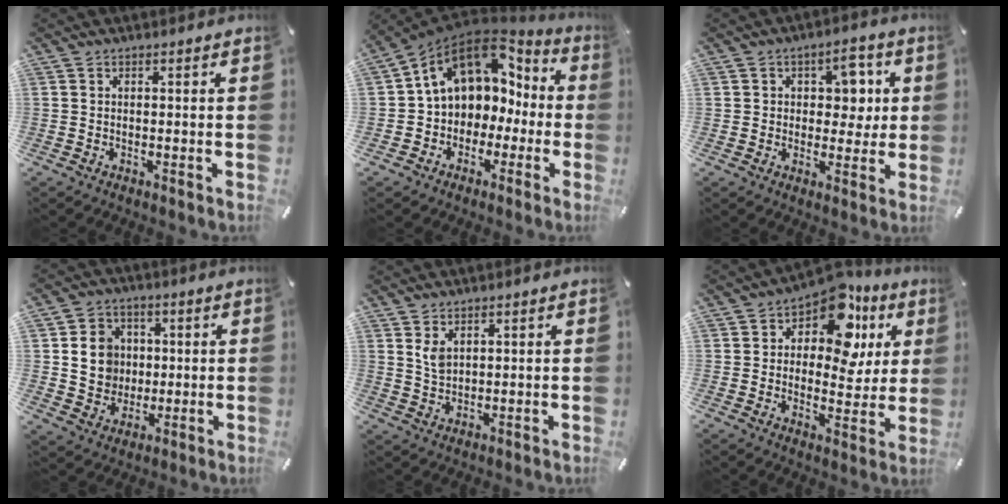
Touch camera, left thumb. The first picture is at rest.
{"total": 12.2, "force": [4.7, 9.7, 5.7], "torque": [-0.117, -0.023, 0.087]}
{"total": 8.1, "force": [2.0, 6.3, 4.7], "torque": [-0.049, -0.001, 0.028]}
{"total": 9.2, "force": [1.0, 8.5, 3.2], "torque": [-0.043, 0.007, 0.024]}
{"total": 3.3, "force": [2.0, 1.8, 1.9], "torque": [-0.049, 0.000, 0.034]}
{"total": 14.5, "force": [7.4, 8.6, 9.1], "torque": [-0.130, -0.044, 0.130]}